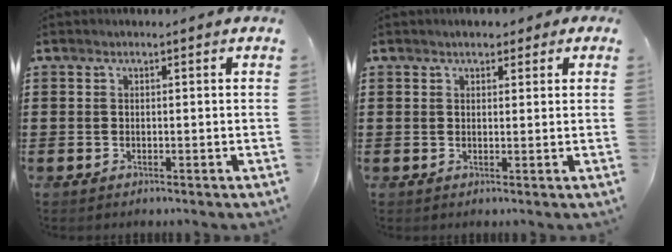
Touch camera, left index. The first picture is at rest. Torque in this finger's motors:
{"motor_torque": [1.09, -1.05, 0.38, 0.06]}